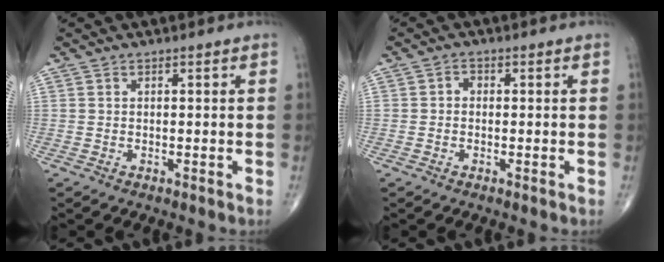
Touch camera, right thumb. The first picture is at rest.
{"total": 1.3, "force": [-0.2, 1.1, 0.8], "torque": [-0.002, 0.004, -0.008]}